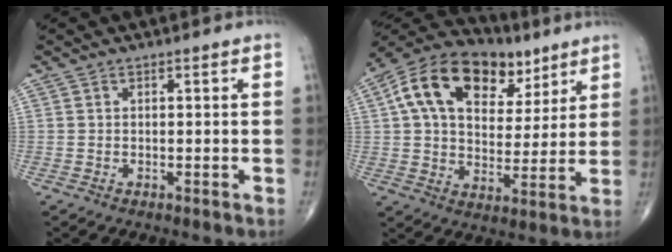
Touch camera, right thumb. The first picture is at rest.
{"total": 21.0, "force": [9.0, 13.1, 13.8], "torque": [-0.210, 0.004, 0.146]}